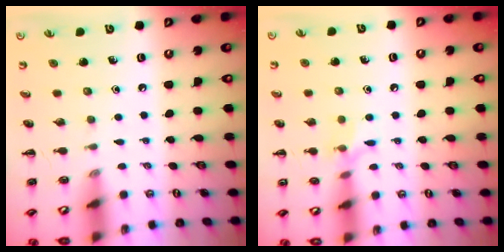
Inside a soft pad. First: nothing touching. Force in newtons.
{"total": 7.0, "press": 6.8, "slide": 1.8}